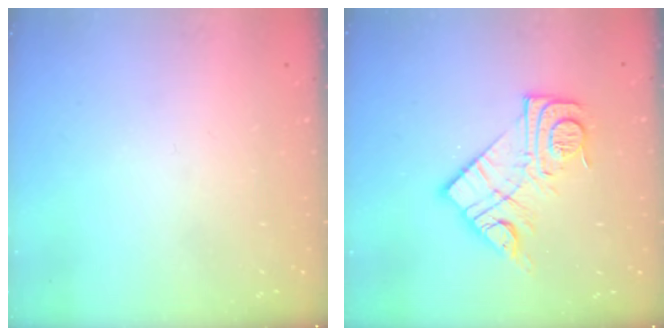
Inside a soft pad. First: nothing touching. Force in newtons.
{"total": 14.6, "press": 14.5, "slide": 0.8}